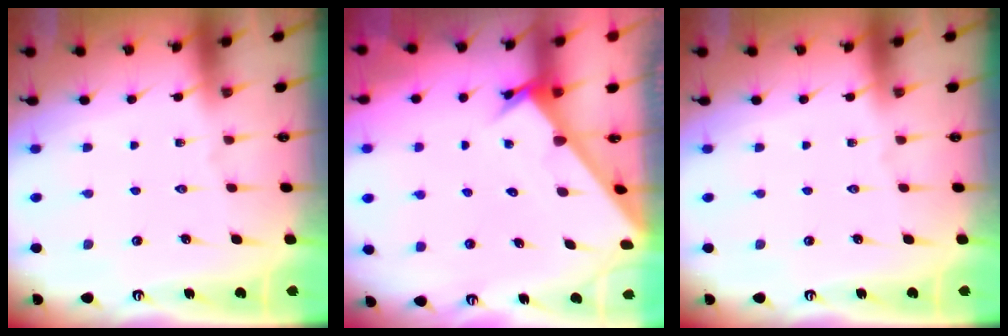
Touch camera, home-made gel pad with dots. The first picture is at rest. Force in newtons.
{"total": 2.9, "press": 2.9, "slide": 0.1}
{"total": 0.0}